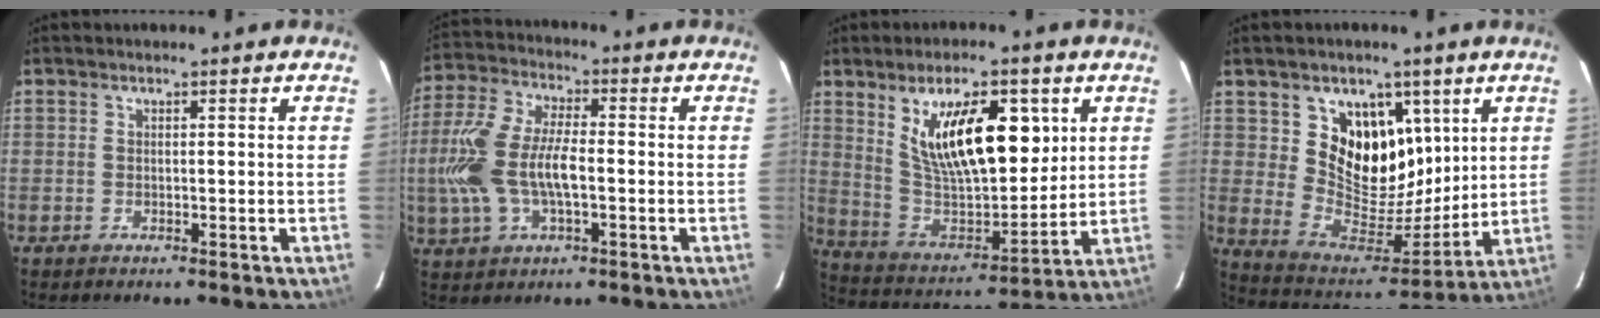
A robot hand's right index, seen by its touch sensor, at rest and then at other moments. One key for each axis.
{"total": 14.1, "fx": -2.0, "fy": 6.3, "fz": 12.5, "tx": -0.277, "ty": 0.005, "tz": -0.037}
{"total": 18.7, "fx": 7.2, "fy": 7.8, "fz": 15.4, "tx": -0.256, "ty": -0.003, "tz": 0.141}
{"total": 14.9, "fx": 6.5, "fy": 11.2, "fz": 7.3, "tx": -0.136, "ty": -0.012, "tz": 0.129}